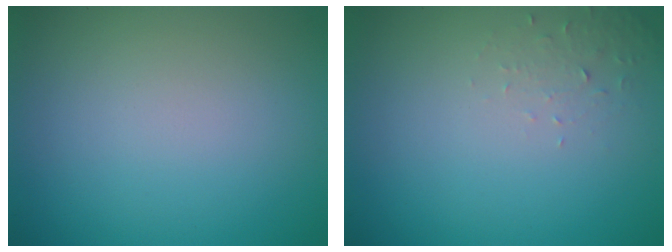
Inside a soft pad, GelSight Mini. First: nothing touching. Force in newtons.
{"total": 1.2, "press": 1.2, "slide": 0.1}